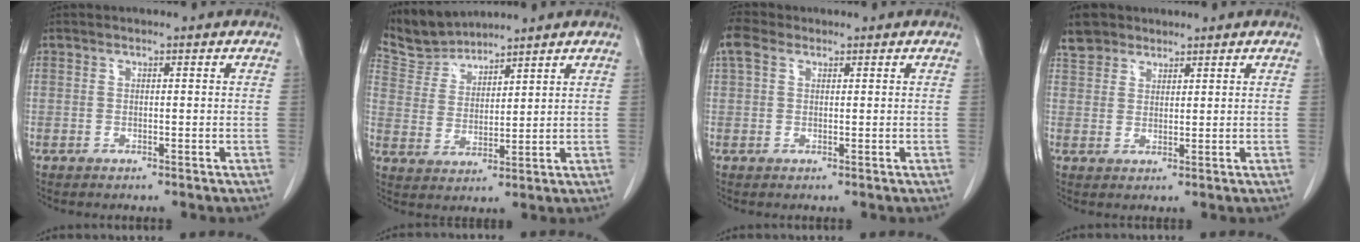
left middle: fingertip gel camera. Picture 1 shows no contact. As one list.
[{"total": 6.3, "force": [6.2, 0.7, -0.6], "torque": [0.000, 0.008, 0.138]}, {"total": 3.3, "force": [1.8, 2.1, 1.8], "torque": [-0.049, 0.025, 0.039]}, {"total": 4.5, "force": [3.4, 2.7, 0.9], "torque": [-0.025, 0.013, 0.069]}]